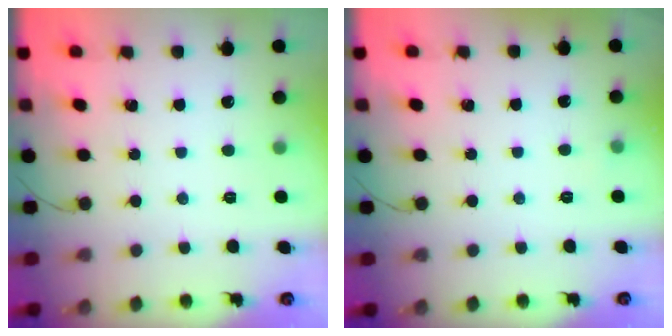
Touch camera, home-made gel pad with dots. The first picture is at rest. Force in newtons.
{"total": 3.4, "press": 2.1, "slide": 2.7}